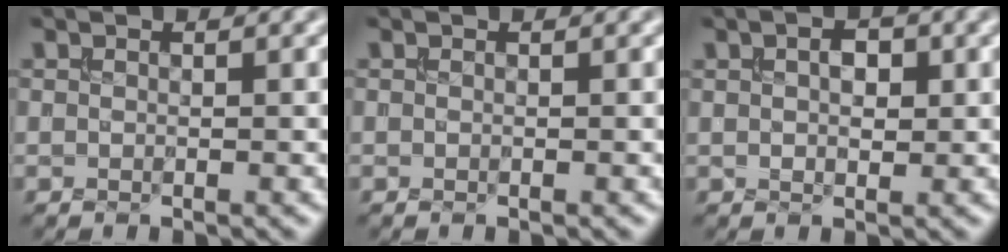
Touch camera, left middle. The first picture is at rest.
{"total": 0.0}
{"total": 2.4, "force": [0.7, 1.4, 1.8], "torque": [-0.028, 0.002, 0.012]}